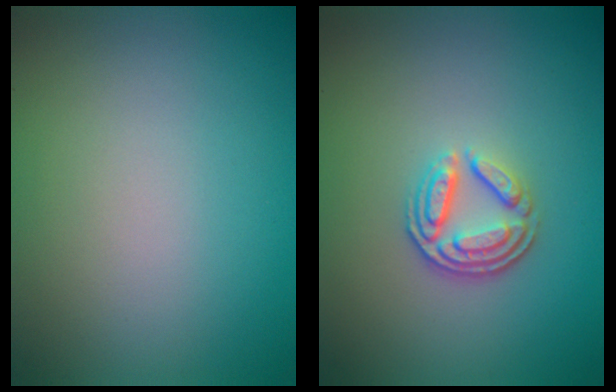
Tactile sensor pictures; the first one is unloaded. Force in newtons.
{"total": 3.7, "press": 2.8, "slide": 2.5}